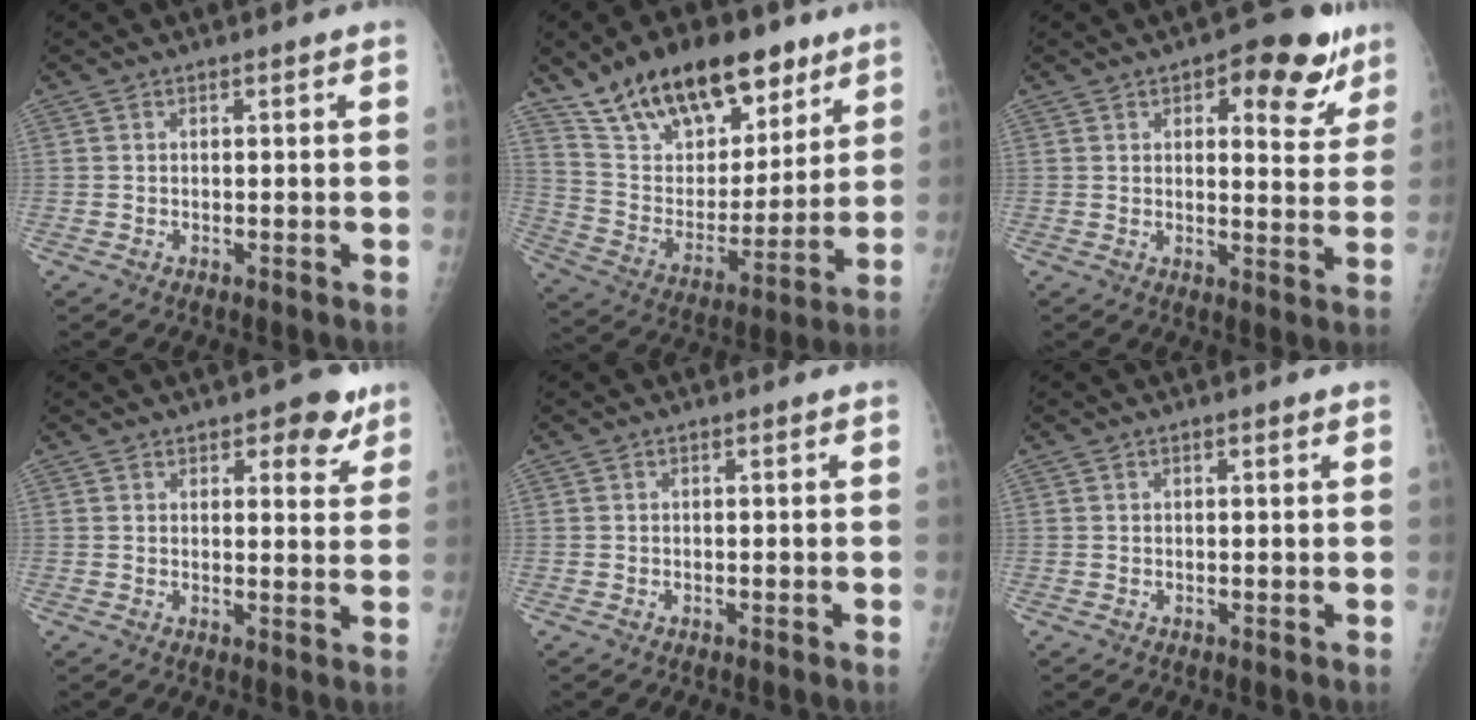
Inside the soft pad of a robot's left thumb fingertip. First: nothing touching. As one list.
[{"total": 23.4, "force": [15.5, 11.5, 13.3], "torque": [-0.180, -0.044, 0.270]}, {"total": 12.5, "force": [6.8, 5.7, 8.9], "torque": [-0.061, -0.025, 0.084]}, {"total": 6.4, "force": [4.0, 3.2, 3.9], "torque": [-0.016, -0.018, 0.048]}, {"total": 0.0}, {"total": 0.9, "force": [0.4, 0.3, 0.7], "torque": [-0.009, 0.001, 0.006]}]